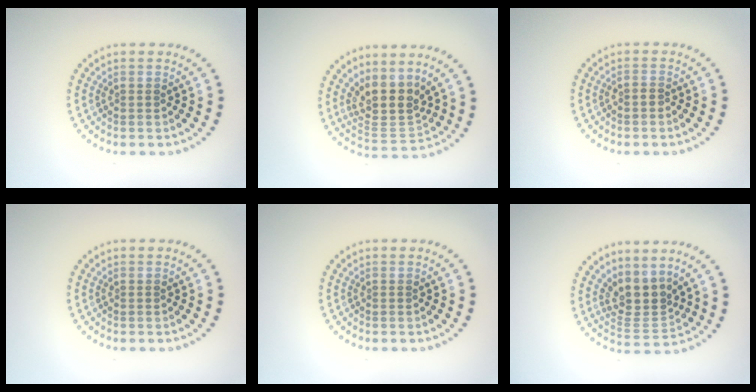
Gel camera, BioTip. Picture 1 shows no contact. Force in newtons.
{"total": 4.1, "press": 3.3, "slide": 2.4}
{"total": 0.7, "press": 0.3, "slide": 0.6}
{"total": 0.0}
{"total": 0.0}
{"total": 3.4, "press": 2.6, "slide": 2.2}